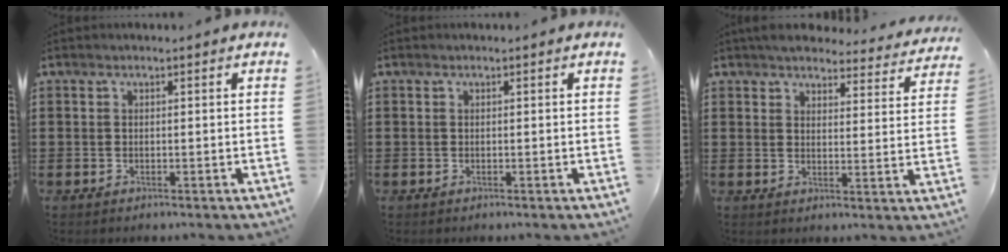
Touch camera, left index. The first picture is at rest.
{"total": 0.0}
{"total": 4.2, "force": [4.0, 0.8, 0.7], "torque": [-0.032, -0.018, 0.072]}